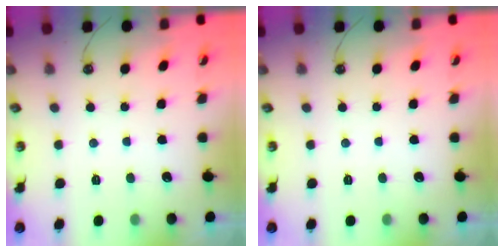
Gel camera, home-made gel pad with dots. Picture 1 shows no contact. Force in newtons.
{"total": 0.0}